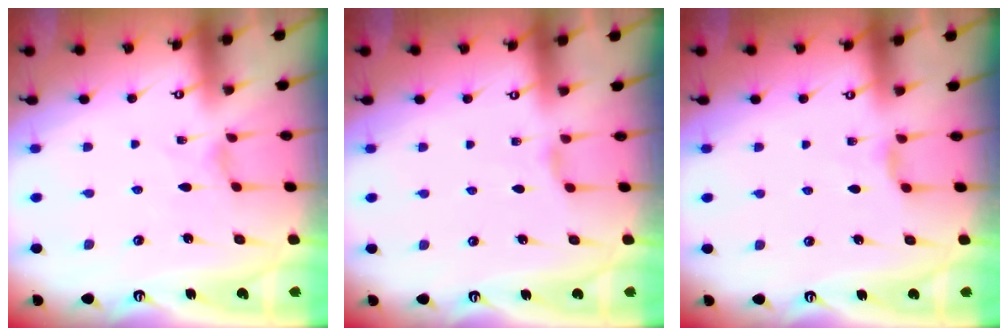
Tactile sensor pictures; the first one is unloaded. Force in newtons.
{"total": 1.4, "press": 1.4, "slide": 0.3}
{"total": 1.9, "press": 1.9, "slide": 0.4}